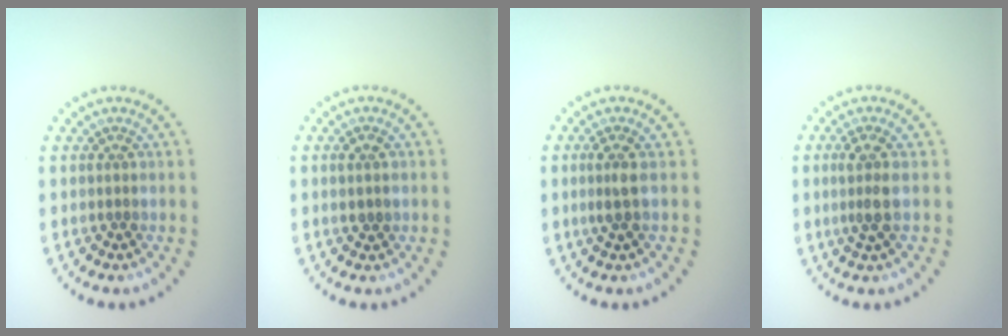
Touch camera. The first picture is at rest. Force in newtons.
{"total": 1.4, "press": 1.3, "slide": 0.4}
{"total": 1.6, "press": 1.3, "slide": 1.0}
{"total": 2.0, "press": 1.8, "slide": 1.0}